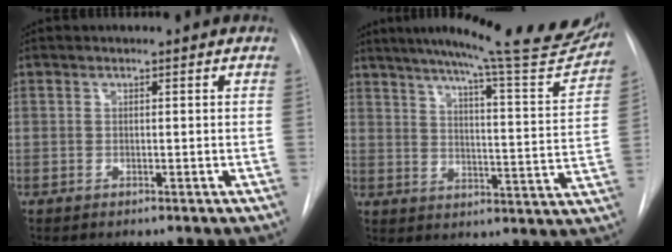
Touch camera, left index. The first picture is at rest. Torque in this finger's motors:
{"motor_torque": [0.92, -1.21, 0.22, 0.06]}